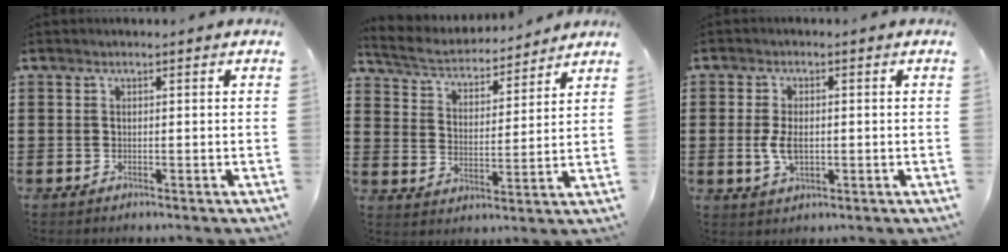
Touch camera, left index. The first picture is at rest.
{"total": 4.5, "force": [4.4, 0.8, 0.9], "torque": [-0.041, -0.028, 0.072]}
{"total": 4.3, "force": [-0.4, 2.3, 3.6], "torque": [-0.082, 0.000, -0.012]}